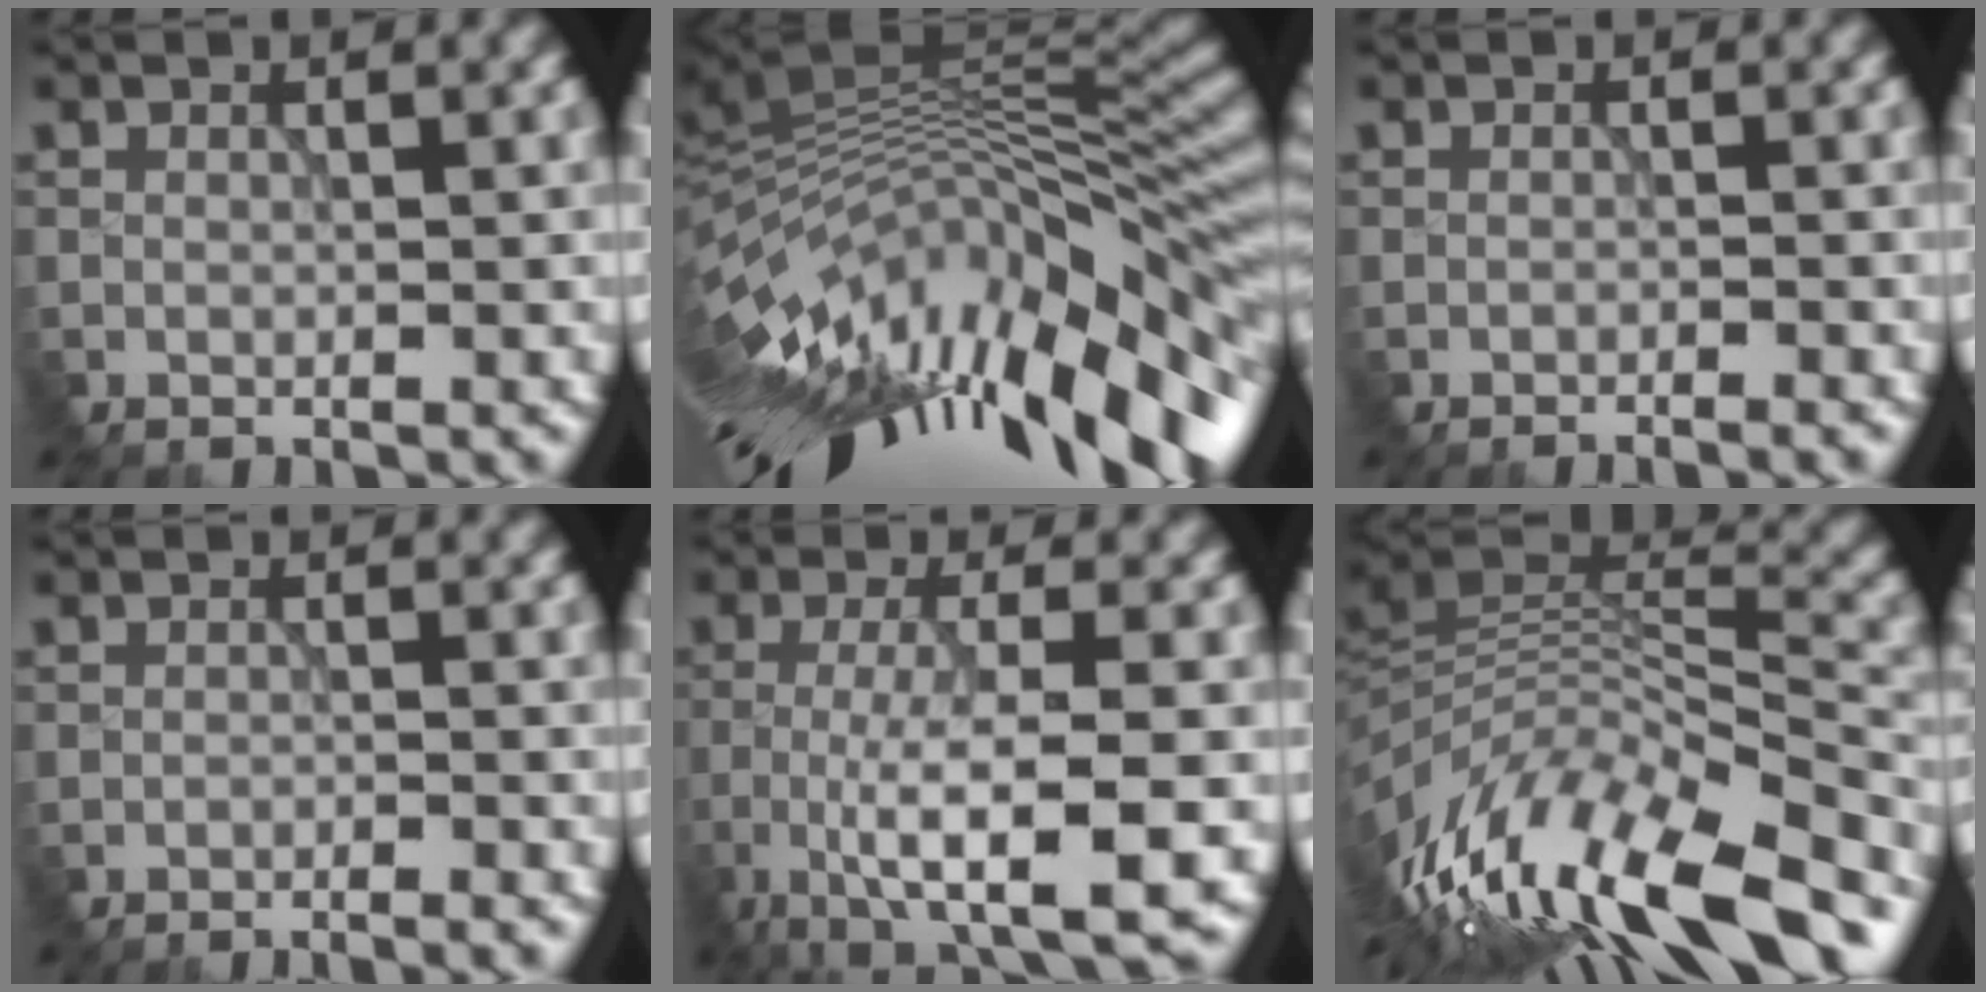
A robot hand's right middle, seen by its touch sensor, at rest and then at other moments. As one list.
[{"total": 15.0, "force": [-4.3, 4.8, 13.5], "torque": [-0.220, 0.003, -0.077]}, {"total": 2.0, "force": [-2.0, -0.1, 0.1], "torque": [-0.012, -0.002, -0.030]}, {"total": 2.9, "force": [-2.9, 0.1, 0.1], "torque": [-0.011, -0.001, -0.040]}, {"total": 8.4, "force": [-3.6, 1.9, 7.3], "torque": [-0.147, -0.010, -0.064]}, {"total": 13.0, "force": [-6.4, 4.7, 10.3], "torque": [-0.223, 0.015, -0.109]}]